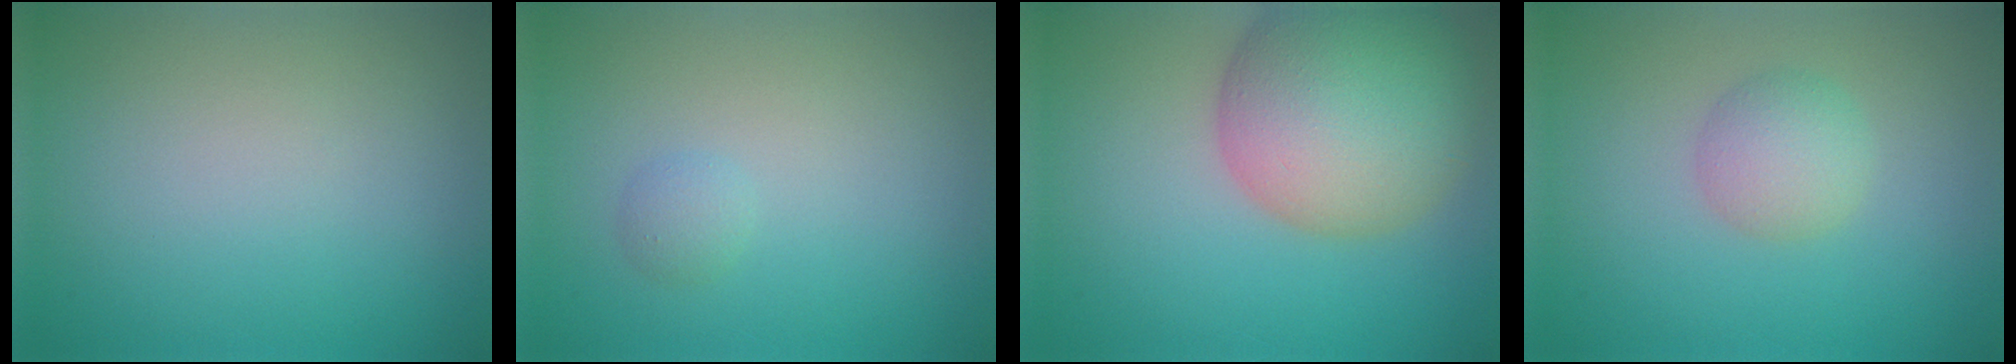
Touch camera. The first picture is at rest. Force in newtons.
{"total": 0.9, "press": 0.9, "slide": 0.0}
{"total": 11.4, "press": 11.3, "slide": 0.5}
{"total": 2.9, "press": 2.9, "slide": 0.1}